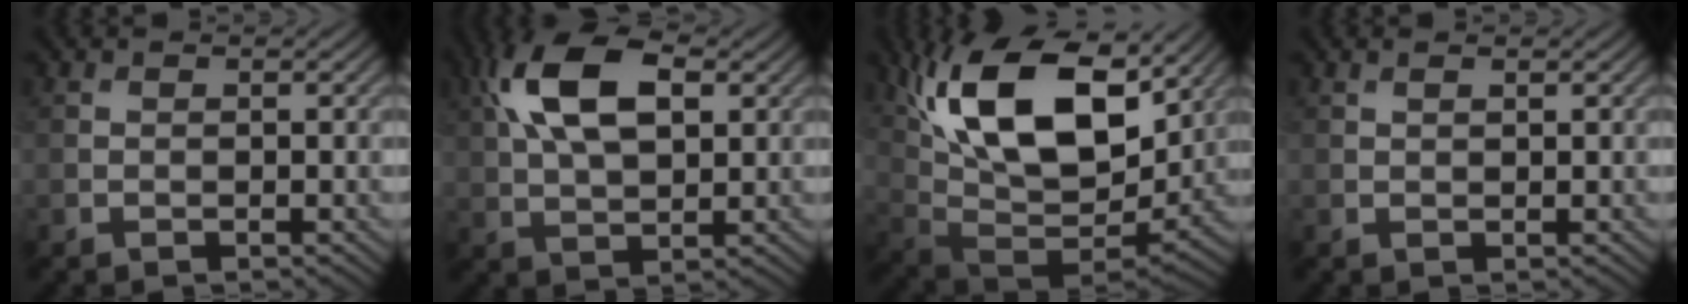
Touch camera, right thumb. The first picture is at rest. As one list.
[{"total": 11.5, "force": [3.8, 5.9, 9.1], "torque": [-0.193, 0.020, 0.064]}, {"total": 18.2, "force": [8.0, 9.0, 13.6], "torque": [-0.267, 0.028, 0.132]}, {"total": 0.7, "force": [0.6, 0.1, 0.4], "torque": [-0.009, 0.002, 0.011]}]